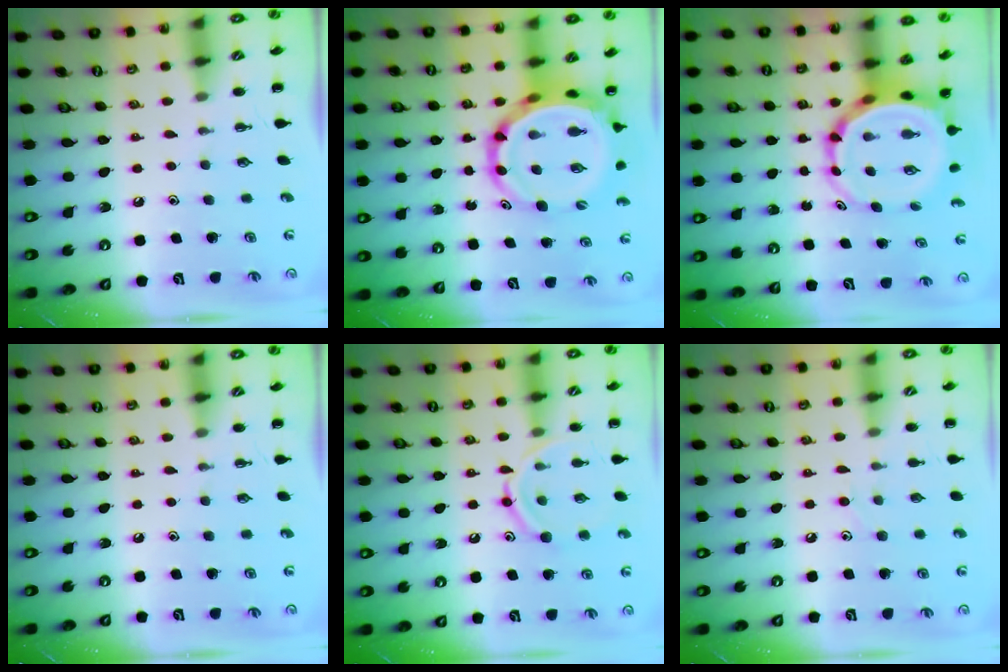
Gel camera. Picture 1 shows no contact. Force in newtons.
{"total": 10.7, "press": 10.3, "slide": 2.9}
{"total": 7.9, "press": 7.5, "slide": 2.5}
{"total": 0.0}
{"total": 13.2, "press": 13.1, "slide": 1.2}
{"total": 5.2, "press": 4.9, "slide": 1.8}